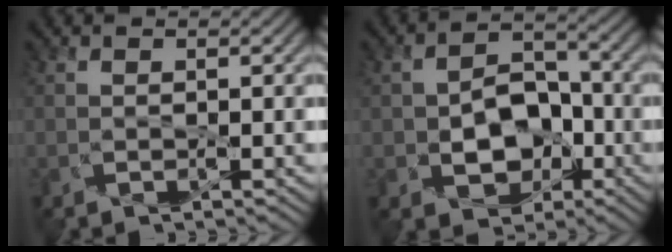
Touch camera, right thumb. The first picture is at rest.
{"total": 6.3, "force": [-1.4, 5.1, 3.5], "torque": [-0.052, -0.003, -0.020]}